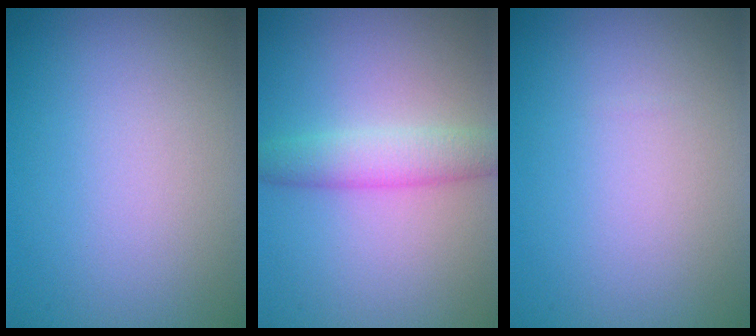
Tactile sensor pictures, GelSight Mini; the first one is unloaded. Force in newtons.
{"total": 3.2, "press": 3.2, "slide": 0.2}
{"total": 0.0}